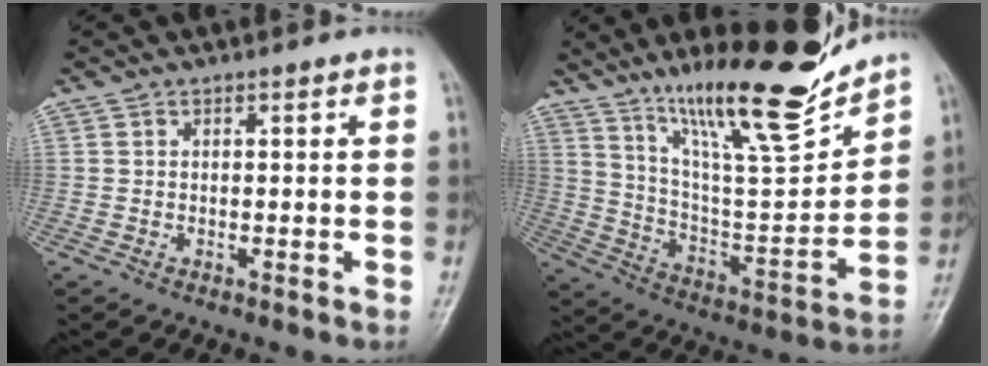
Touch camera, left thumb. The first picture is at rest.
{"total": 21.3, "force": [16.2, 3.7, 13.3], "torque": [-0.180, -0.095, 0.279]}